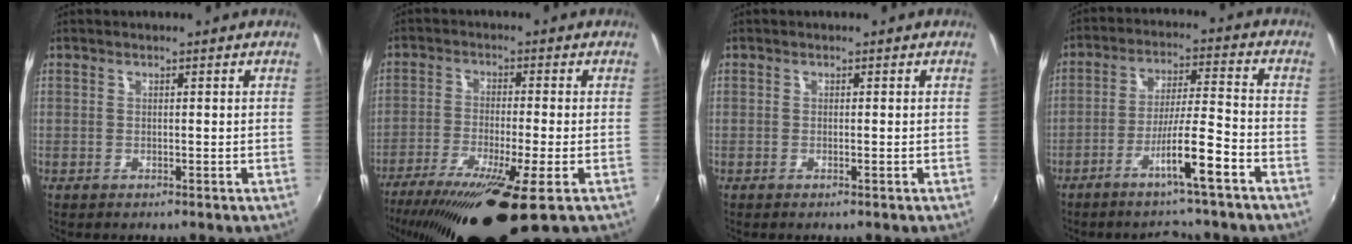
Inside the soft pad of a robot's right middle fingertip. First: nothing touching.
{"total": 16.3, "force": [-10.2, 1.8, 12.7], "torque": [-0.247, -0.060, -0.169]}
{"total": 0.6, "force": [-0.3, -0.2, 0.5], "torque": [-0.006, -0.001, -0.006]}
{"total": 10.1, "force": [-6.9, 0.4, 7.5], "torque": [-0.139, -0.007, -0.117]}